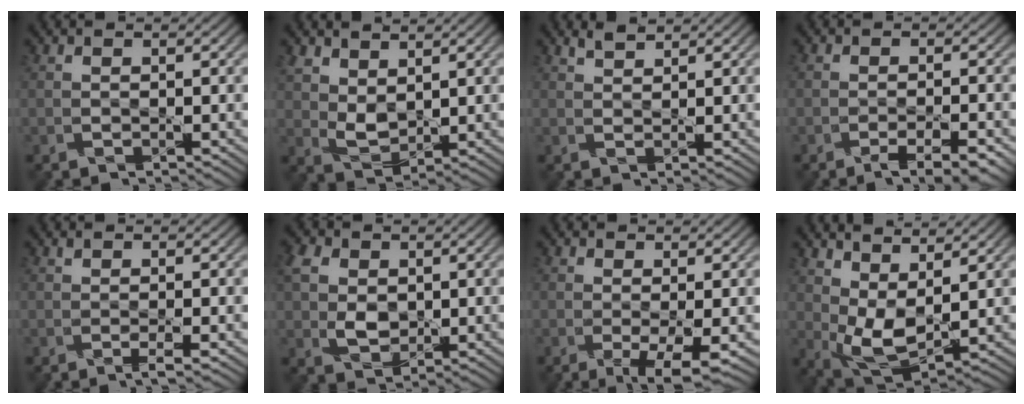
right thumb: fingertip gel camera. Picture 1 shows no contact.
{"total": 4.1, "force": [2.6, 2.2, 2.3], "torque": [-0.062, -0.002, 0.057]}
{"total": 1.5, "force": [1.4, -0.3, 0.0], "torque": [-0.011, 0.003, 0.030]}
{"total": 4.7, "force": [-3.3, 1.3, 3.0], "torque": [-0.044, 0.012, -0.042]}
{"total": 1.1, "force": [-0.3, -0.1, 1.1], "torque": [-0.024, 0.003, -0.006]}
{"total": 5.2, "force": [1.2, 3.9, 3.3], "torque": [-0.087, 0.003, 0.021]}
{"total": 4.5, "force": [-1.2, 1.3, 4.1], "torque": [-0.077, -0.004, -0.019]}
{"total": 6.8, "force": [2.9, 3.1, 5.3], "torque": [-0.125, 0.001, 0.058]}